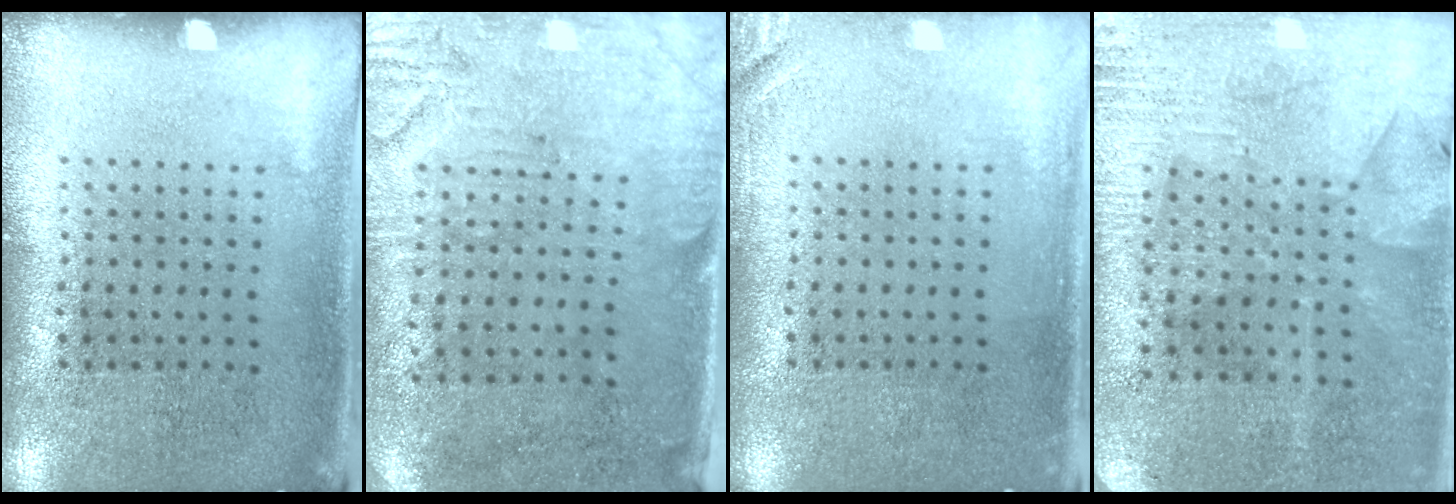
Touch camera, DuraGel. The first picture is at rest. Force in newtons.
{"total": 3.0, "press": 2.5, "slide": 1.6}
{"total": 1.5, "press": 1.5, "slide": 0.3}
{"total": 2.9, "press": 2.8, "slide": 0.8}